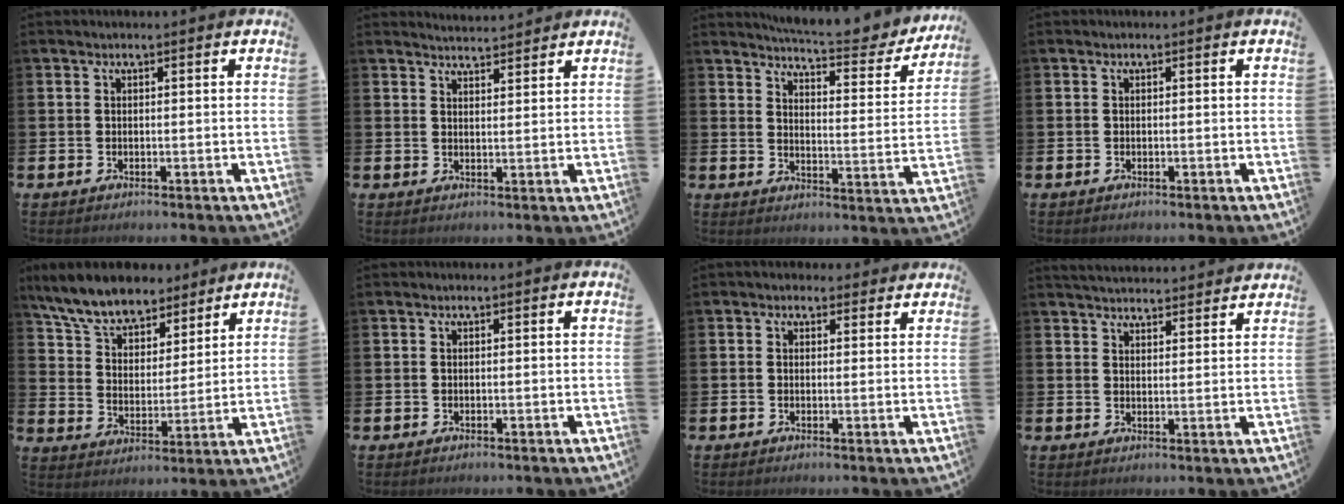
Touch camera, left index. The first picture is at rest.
{"total": 3.6, "force": [3.6, 0.1, -0.1], "torque": [0.000, -0.021, 0.065]}
{"total": 6.8, "force": [6.5, 0.6, 2.0], "torque": [-0.055, -0.049, 0.110]}
{"total": 0.0}
{"total": 8.3, "force": [7.6, 2.7, 1.9], "torque": [-0.083, -0.041, 0.140]}
{"total": 0.0}
{"total": 1.6, "force": [1.4, 0.8, 0.0], "torque": [0.005, 0.000, 0.024]}
{"total": 4.3, "force": [4.3, 0.2, 0.1], "torque": [-0.006, -0.027, 0.077]}